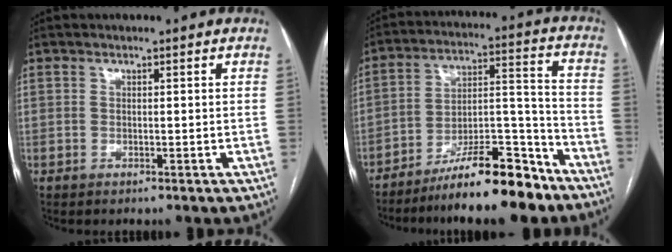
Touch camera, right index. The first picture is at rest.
{"total": 15.0, "force": [-12.0, 2.5, 8.7], "torque": [-0.129, 0.028, -0.197]}